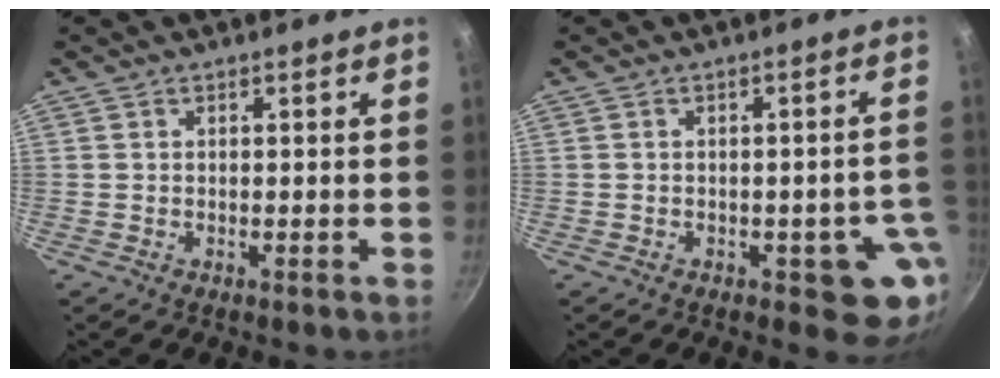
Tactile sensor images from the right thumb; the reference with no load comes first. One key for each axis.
{"total": 7.9, "fx": -2.1, "fy": 4.6, "fz": 6.0, "tx": -0.010, "ty": 0.022, "tz": -0.022}